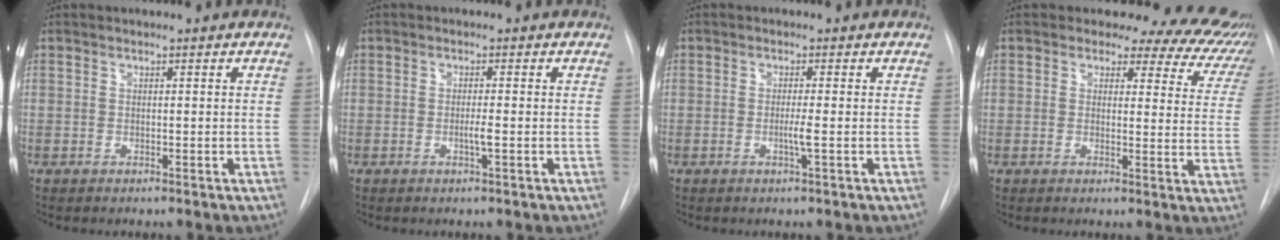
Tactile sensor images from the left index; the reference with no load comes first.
{"total": 1.5, "force": [-0.5, -0.1, 1.4], "torque": [-0.029, -0.002, -0.009]}
{"total": 1.8, "force": [-0.5, -0.4, 1.7], "torque": [-0.034, -0.003, -0.010]}
{"total": 14.7, "force": [12.9, 5.9, 4.0], "torque": [-0.016, -0.041, 0.104]}